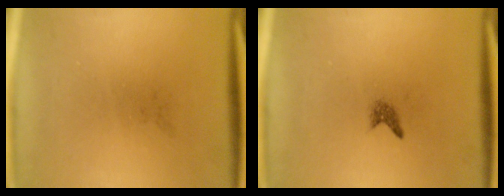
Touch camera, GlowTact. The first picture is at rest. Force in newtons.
{"total": 0.9}